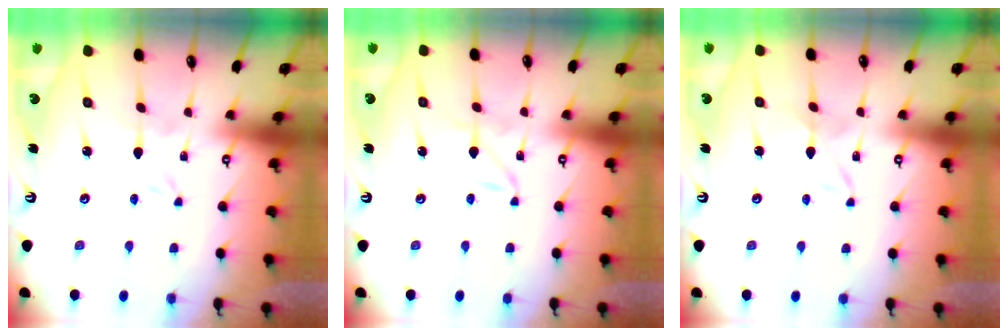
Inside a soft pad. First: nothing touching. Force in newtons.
{"total": 1.6, "press": 1.6, "slide": 0.1}
{"total": 2.4, "press": 2.3, "slide": 0.3}